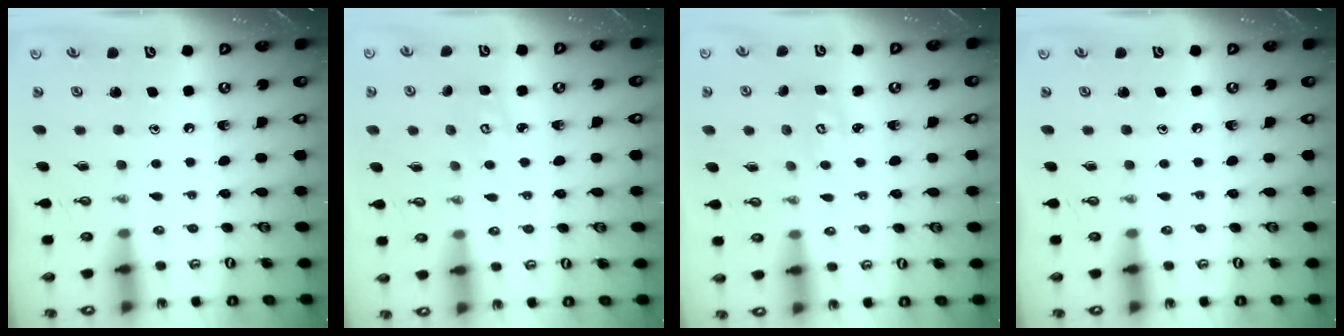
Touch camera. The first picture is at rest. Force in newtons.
{"total": 2.7, "press": 2.7, "slide": 0.3}
{"total": 2.5, "press": 2.5, "slide": 0.2}
{"total": 0.0}